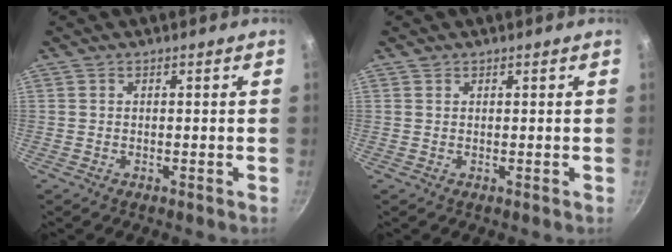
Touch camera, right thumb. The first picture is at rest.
{"total": 0.7, "force": [0.5, 0.4, 0.1], "torque": [0.004, -0.002, 0.008]}